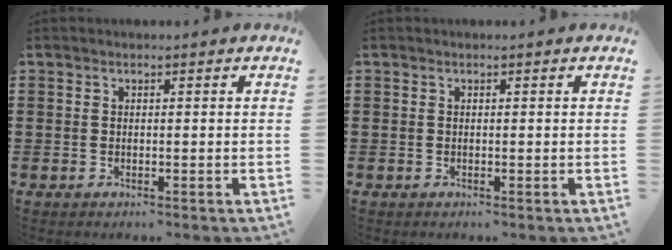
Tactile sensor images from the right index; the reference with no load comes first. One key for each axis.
{"total": 0.0}